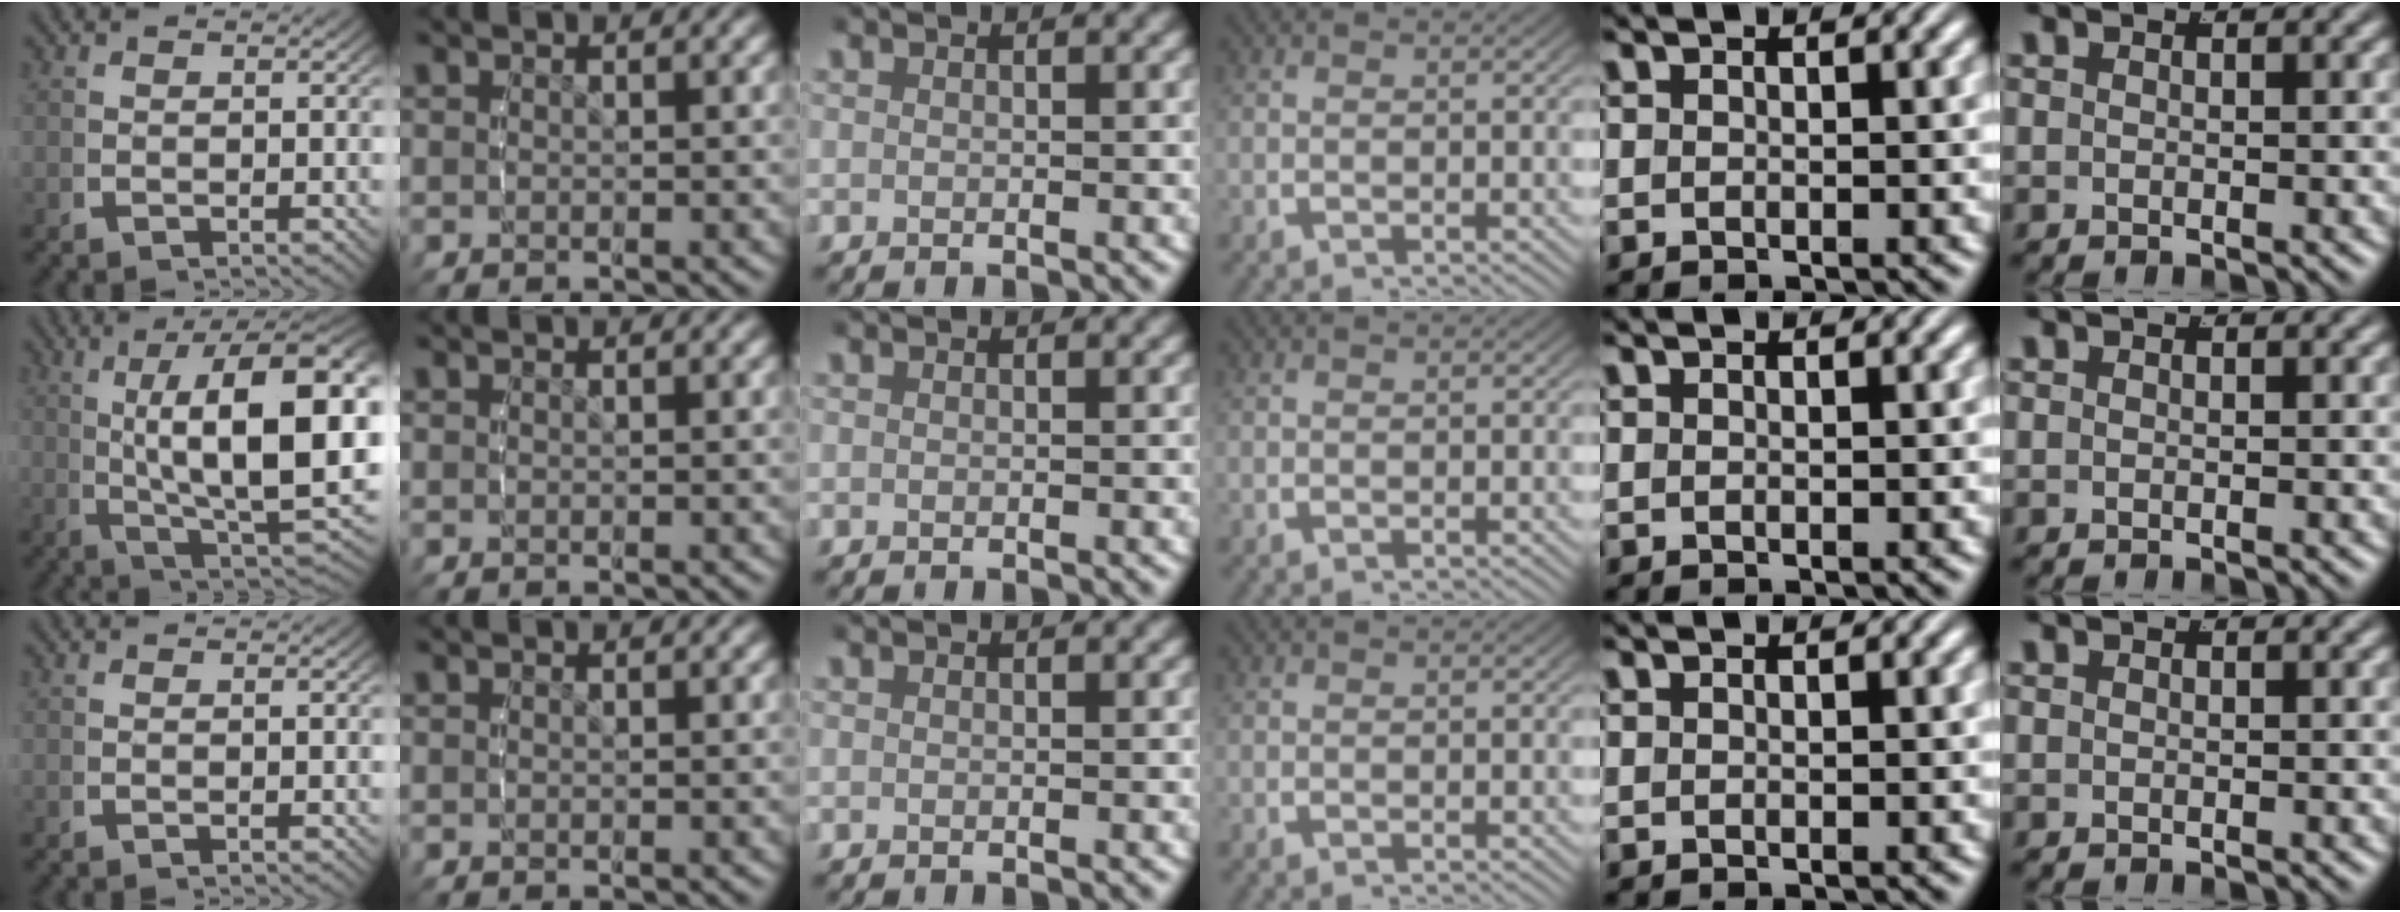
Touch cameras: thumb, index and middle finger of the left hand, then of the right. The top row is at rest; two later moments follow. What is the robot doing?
{"motion": "lift_and_place", "object": "cubes"}